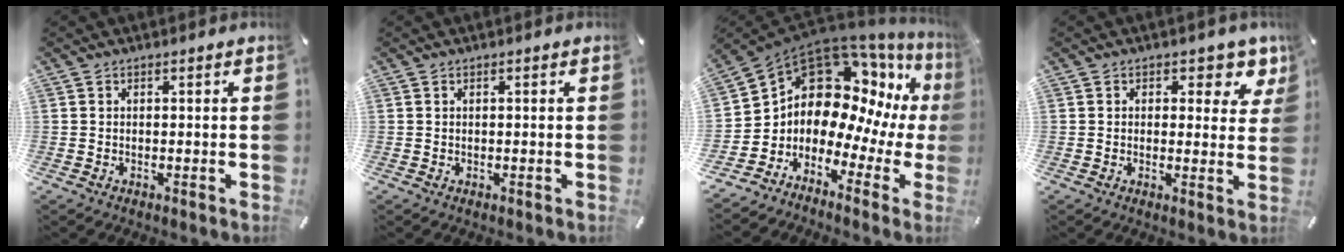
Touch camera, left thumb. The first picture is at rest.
{"total": 0.0}
{"total": 14.4, "force": [5.5, 10.9, 7.6], "torque": [-0.152, -0.078, 0.105]}
{"total": 5.9, "force": [3.2, 3.6, 3.4], "torque": [-0.029, -0.014, 0.050]}